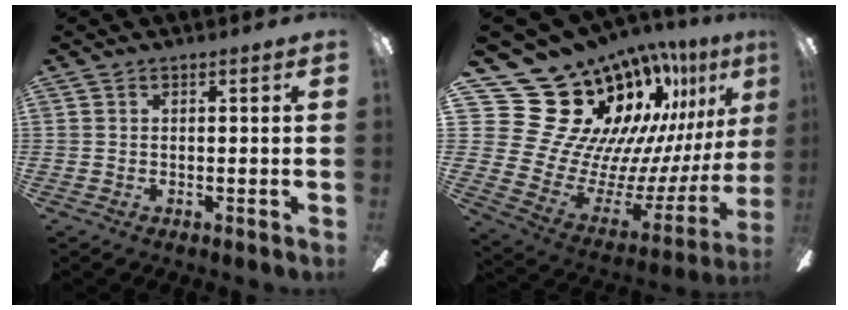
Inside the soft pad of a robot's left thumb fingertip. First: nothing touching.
{"total": 22.2, "force": [16.7, 12.3, 8.1], "torque": [-0.122, -0.174, 0.346]}